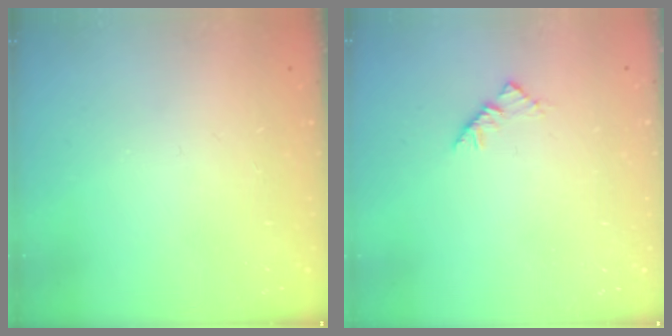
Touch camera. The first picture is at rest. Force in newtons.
{"total": 2.9, "press": 2.8, "slide": 0.7}